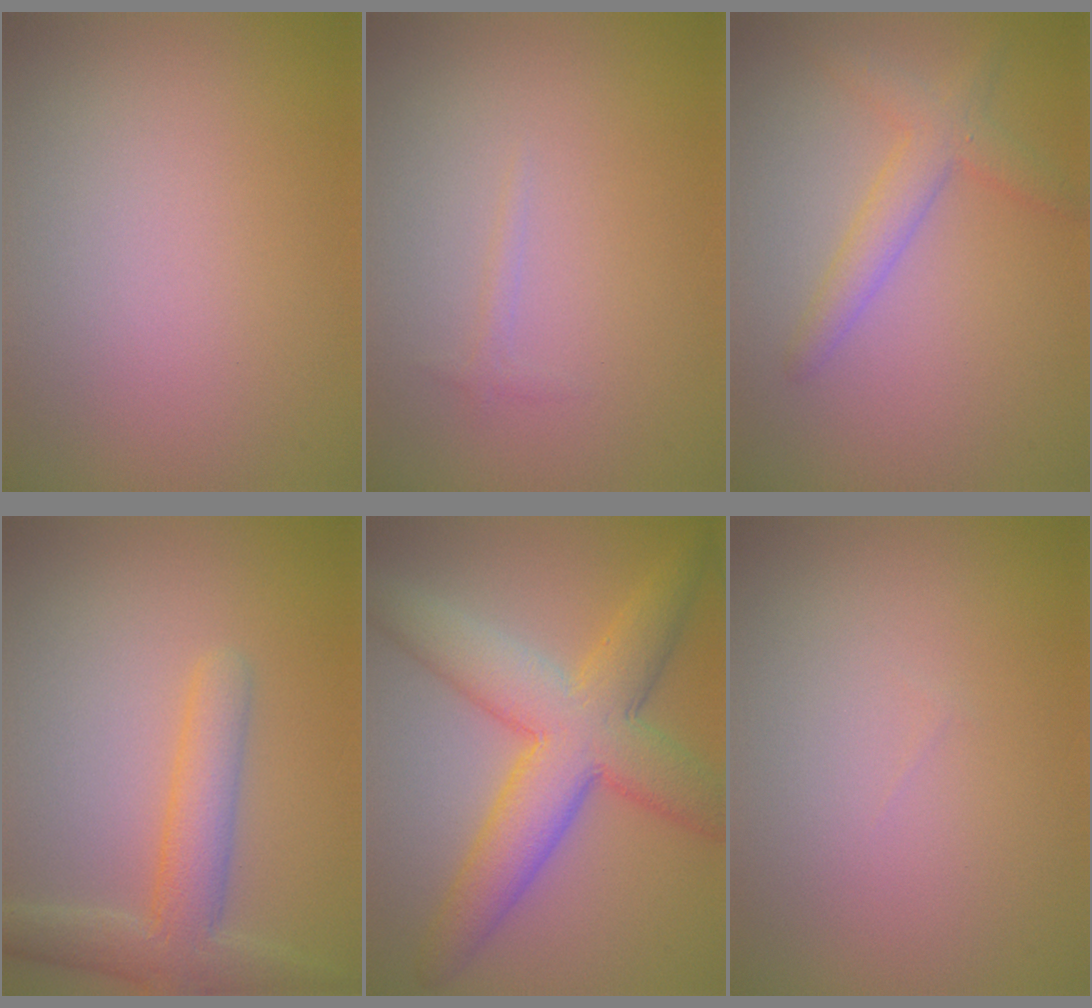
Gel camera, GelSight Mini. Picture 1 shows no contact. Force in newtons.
{"total": 0.6, "press": 0.6, "slide": 0.1}
{"total": 2.9, "press": 2.9, "slide": 0.1}
{"total": 4.7, "press": 4.7, "slide": 0.3}
{"total": 7.3, "press": 7.3, "slide": 0.4}
{"total": 0.0}